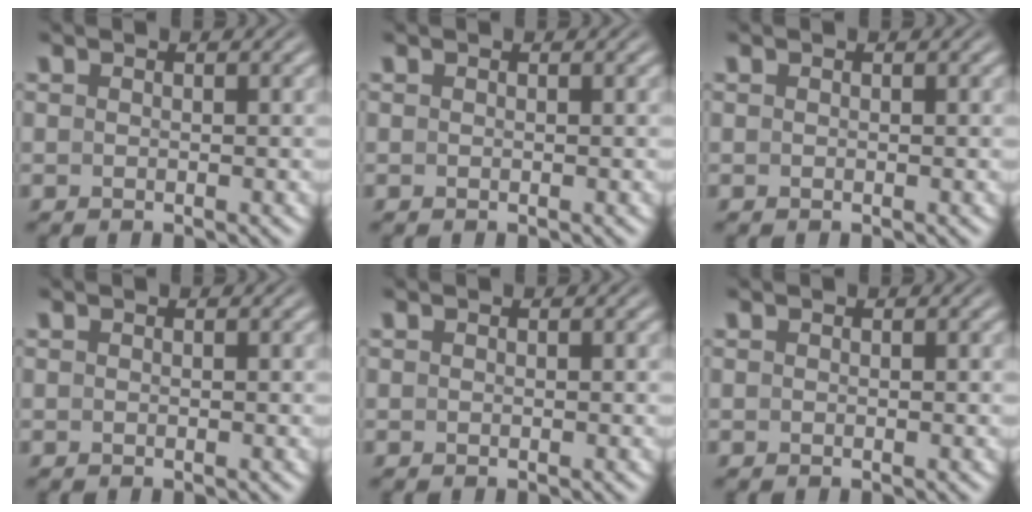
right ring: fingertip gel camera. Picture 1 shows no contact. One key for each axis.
{"total": 0.0}
{"total": 0.0}
{"total": 0.0}
{"total": 1.2, "fx": -0.3, "fy": -1.1, "fz": -0.4, "tx": 0.015, "ty": -0.010, "tz": 0.005}
{"total": 0.0}